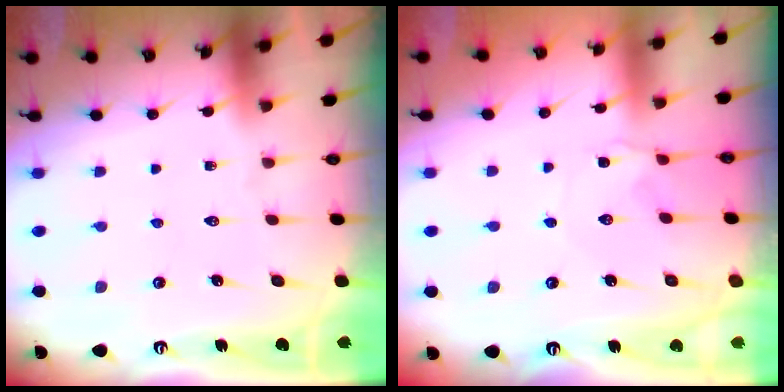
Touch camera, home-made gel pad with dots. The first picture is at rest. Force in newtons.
{"total": 1.1, "press": 1.0, "slide": 0.3}